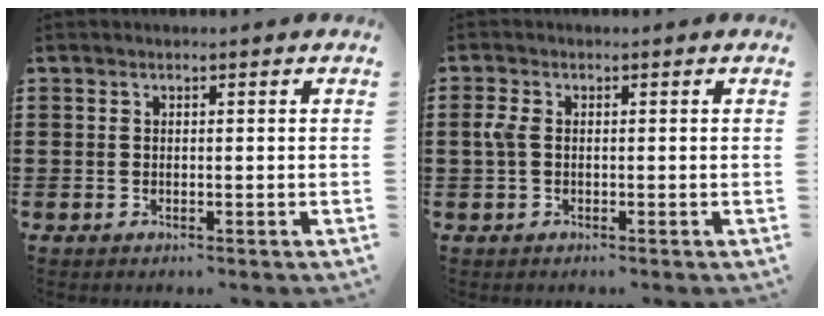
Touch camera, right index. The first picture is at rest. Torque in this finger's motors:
{"motor_torque": [0.55, -0.34, 0.20, 0.08]}